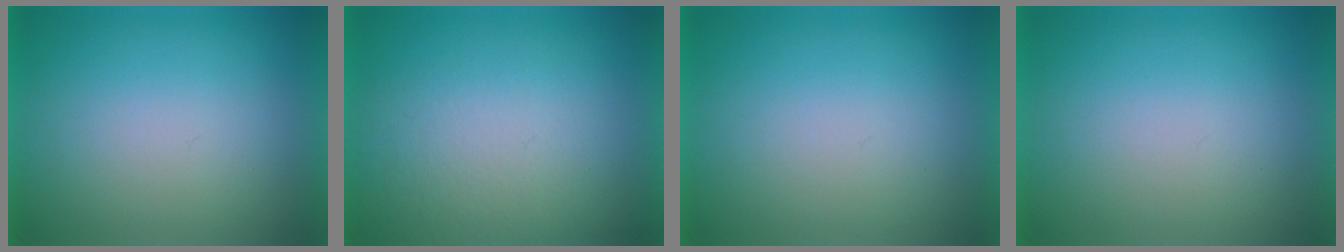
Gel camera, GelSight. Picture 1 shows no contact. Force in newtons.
{"total": 5.0}
{"total": 0.0}
{"total": 0.0}